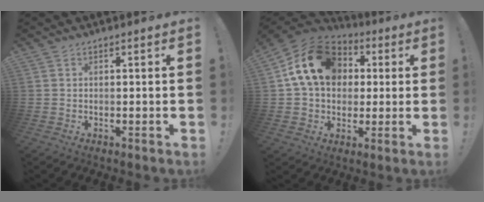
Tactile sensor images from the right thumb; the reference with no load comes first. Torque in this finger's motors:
{"motor_torque": [2.12, 2.89, 0.91, -0.13, 0.12]}